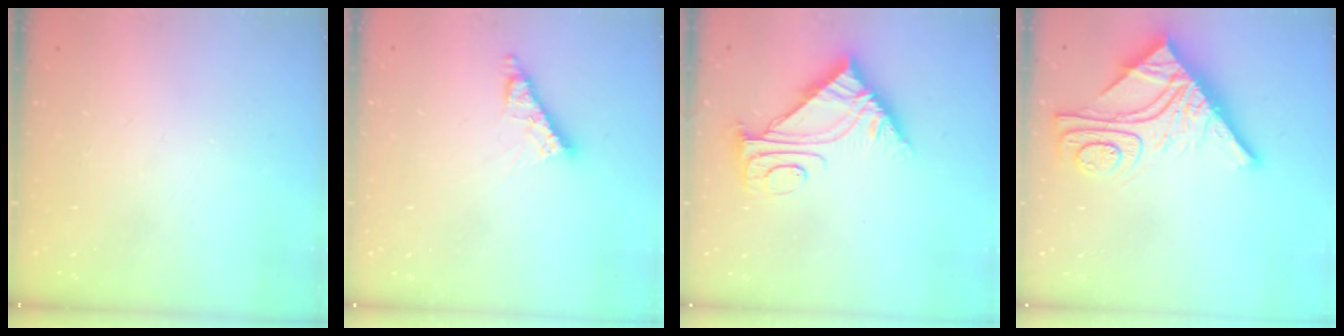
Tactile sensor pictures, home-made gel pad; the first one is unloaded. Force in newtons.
{"total": 7.5, "press": 7.5, "slide": 0.5}
{"total": 9.0, "press": 8.9, "slide": 0.9}
{"total": 16.8, "press": 16.8, "slide": 1.5}